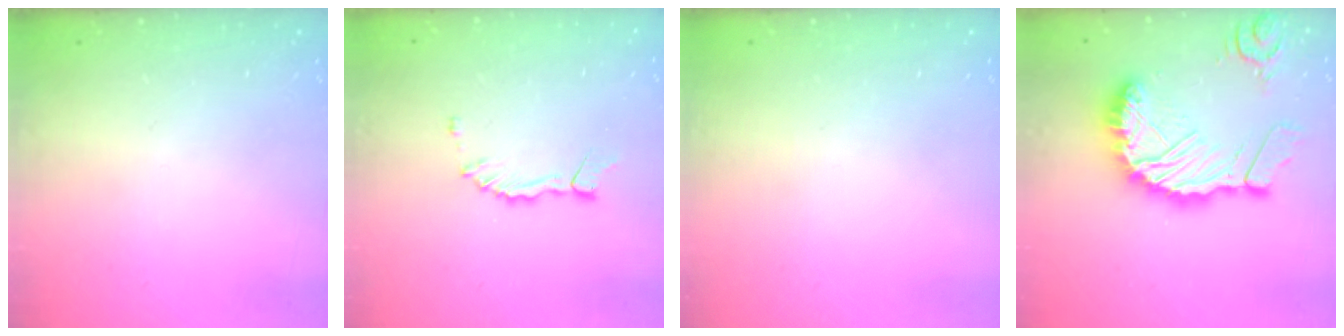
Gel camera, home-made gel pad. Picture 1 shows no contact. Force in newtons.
{"total": 3.3, "press": 3.3, "slide": 0.2}
{"total": 0.0}
{"total": 14.7, "press": 14.6, "slide": 1.8}